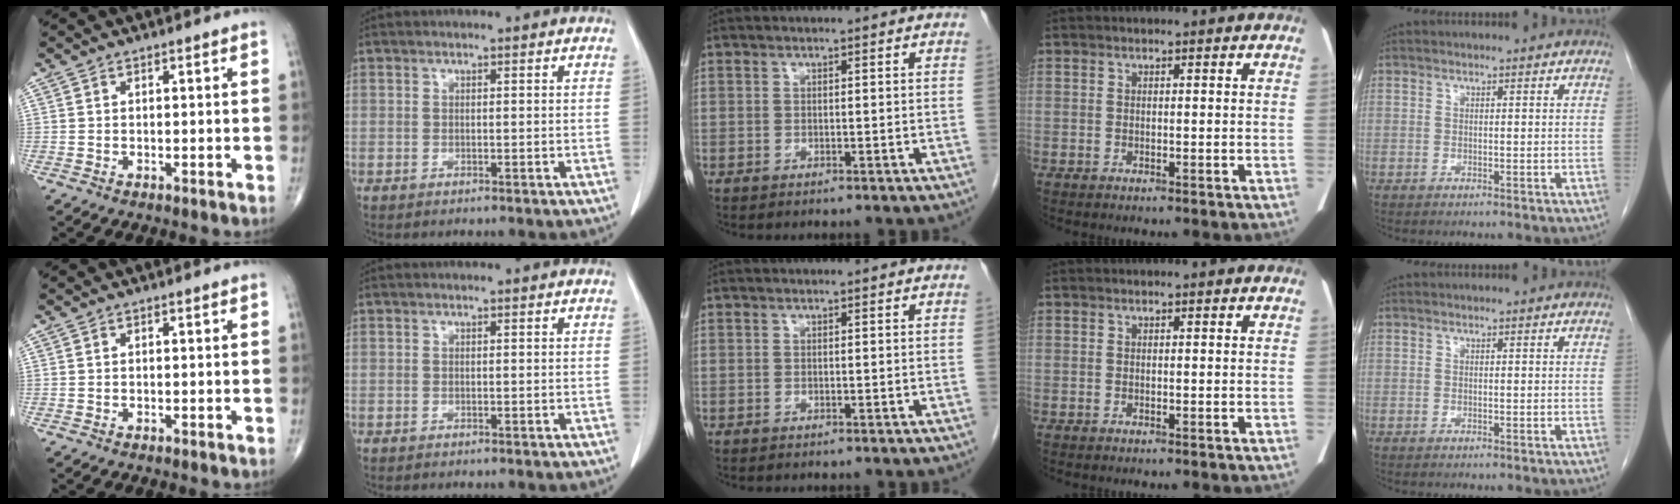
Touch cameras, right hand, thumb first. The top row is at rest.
{}